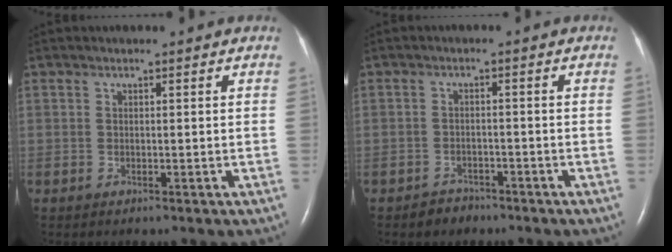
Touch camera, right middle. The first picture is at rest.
{"total": 2.3, "force": [-1.9, 1.3, 0.2], "torque": [-0.015, 0.002, -0.029]}